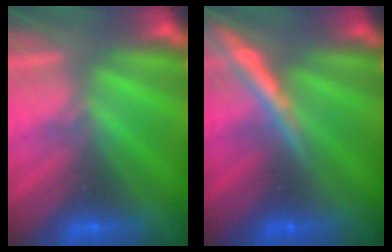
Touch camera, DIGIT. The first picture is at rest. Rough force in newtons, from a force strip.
{"total": 3.3}